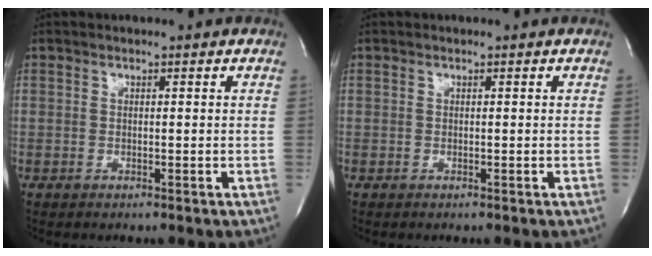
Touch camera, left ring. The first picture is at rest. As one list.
[{"total": 0.0}]